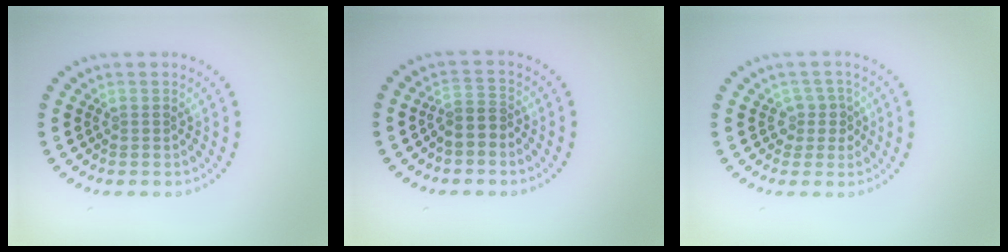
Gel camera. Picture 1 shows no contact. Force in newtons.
{"total": 1.7, "press": 1.3, "slide": 1.1}
{"total": 1.8, "press": 1.4, "slide": 1.2}